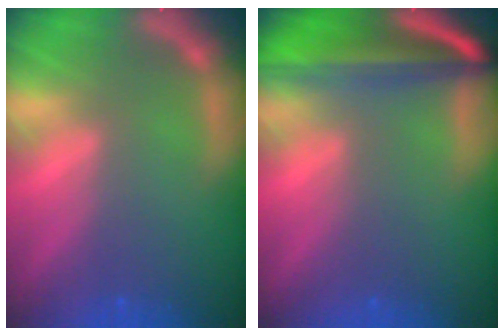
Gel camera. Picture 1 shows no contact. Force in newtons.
{"total": 10.0}